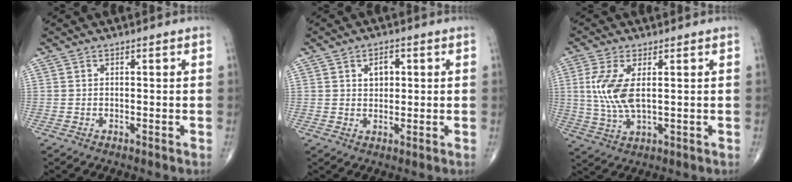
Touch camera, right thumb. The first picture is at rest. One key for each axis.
{"total": 3.6, "fx": 1.0, "fy": 2.4, "fz": 2.4, "tx": -0.022, "ty": -0.001, "tz": 0.015}
{"total": 8.4, "fx": 1.4, "fy": 3.4, "fz": 7.6, "tx": -0.178, "ty": -0.008, "tz": 0.034}